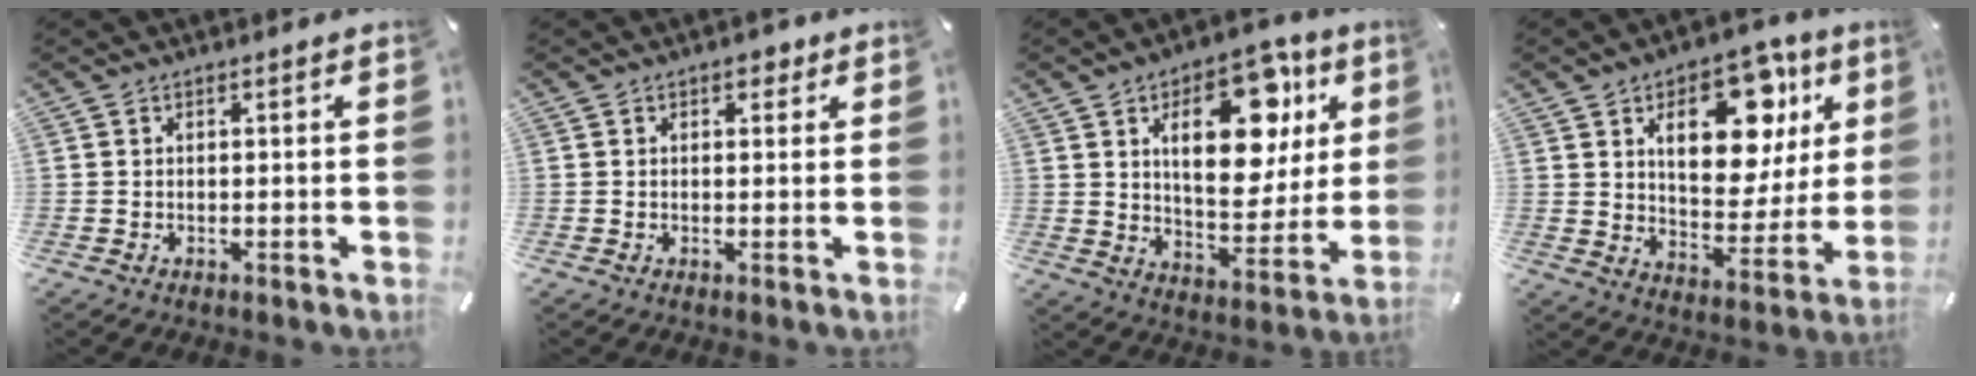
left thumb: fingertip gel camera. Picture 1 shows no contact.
{"total": 2.4, "force": [1.1, 1.7, 1.3], "torque": [-0.005, -0.003, 0.012]}
{"total": 20.7, "force": [8.8, 11.4, 14.9], "torque": [-0.201, -0.034, 0.142]}
{"total": 19.3, "force": [8.9, 11.1, 13.1], "torque": [-0.185, -0.034, 0.148]}